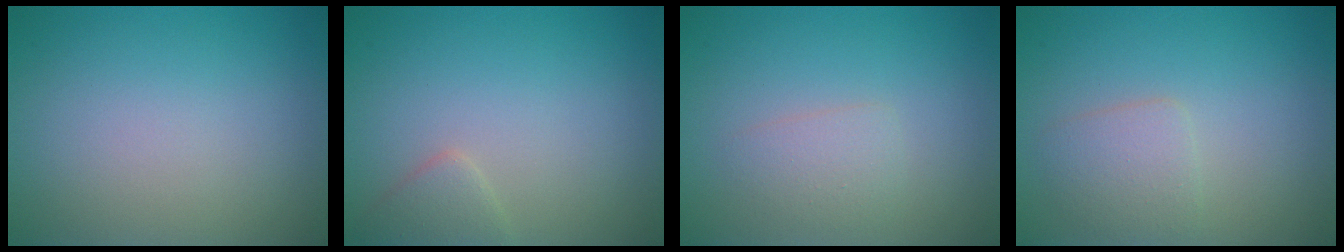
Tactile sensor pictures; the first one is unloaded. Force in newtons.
{"total": 1.6, "press": 1.6, "slide": 0.1}
{"total": 1.6, "press": 1.6, "slide": 0.0}
{"total": 2.1, "press": 2.1, "slide": 0.1}